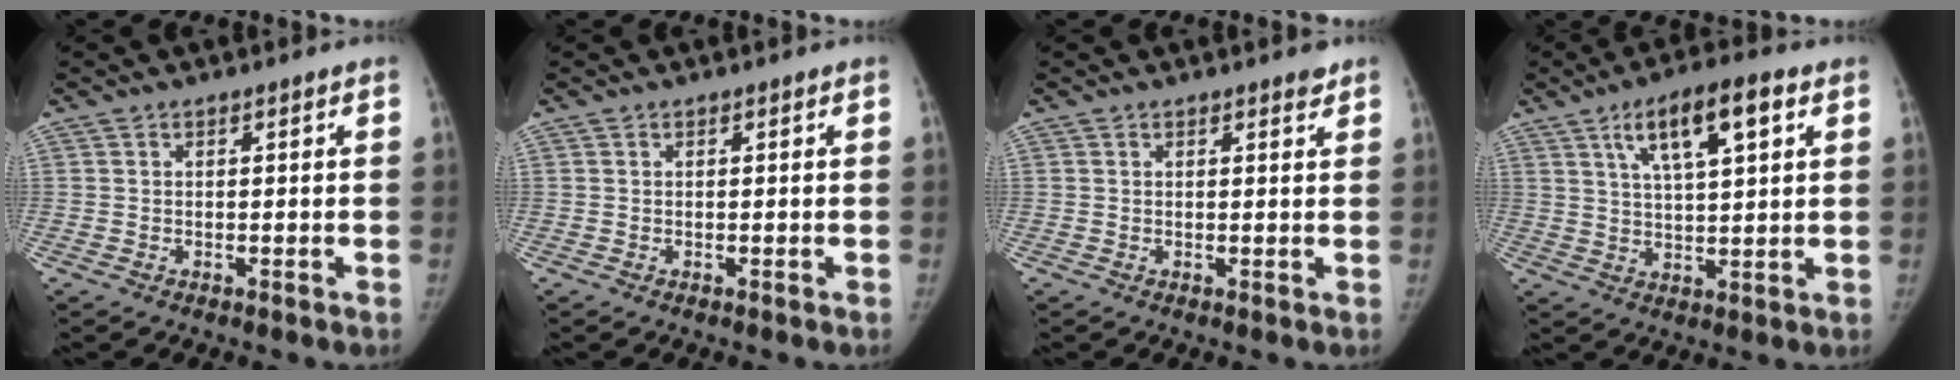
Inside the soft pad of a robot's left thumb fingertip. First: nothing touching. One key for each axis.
{"total": 0.0}
{"total": 1.2, "fx": 1.0, "fy": 0.3, "fz": 0.5, "tx": -0.003, "ty": -0.007, "tz": 0.012}
{"total": 11.0, "fx": 5.0, "fy": 3.4, "fz": 9.2, "tx": -0.142, "ty": -0.006, "tz": 0.084}